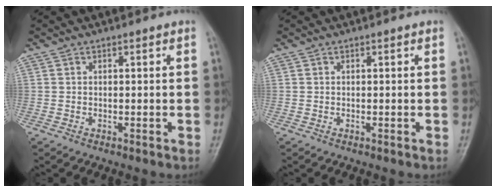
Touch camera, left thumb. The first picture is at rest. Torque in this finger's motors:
{"motor_torque": [0.00, 0.00, -0.01, -0.10, 0.00]}